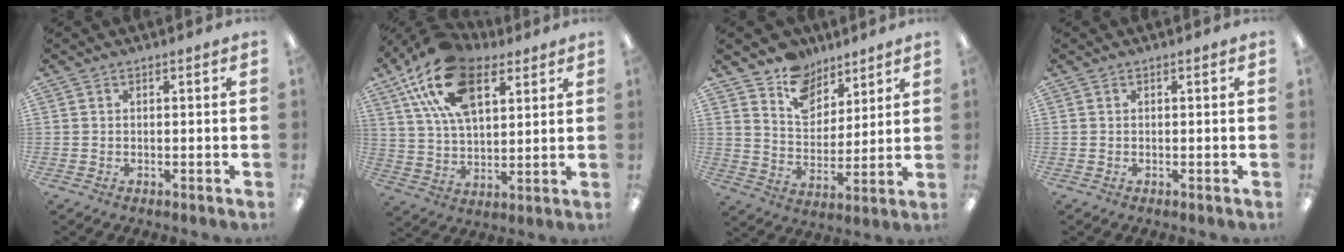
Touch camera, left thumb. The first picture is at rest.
{"total": 19.6, "force": [10.4, 10.6, 12.8], "torque": [-0.249, -0.026, 0.185]}
{"total": 11.6, "force": [8.7, 7.2, 2.7], "torque": [-0.056, -0.053, 0.169]}
{"total": 0.0}